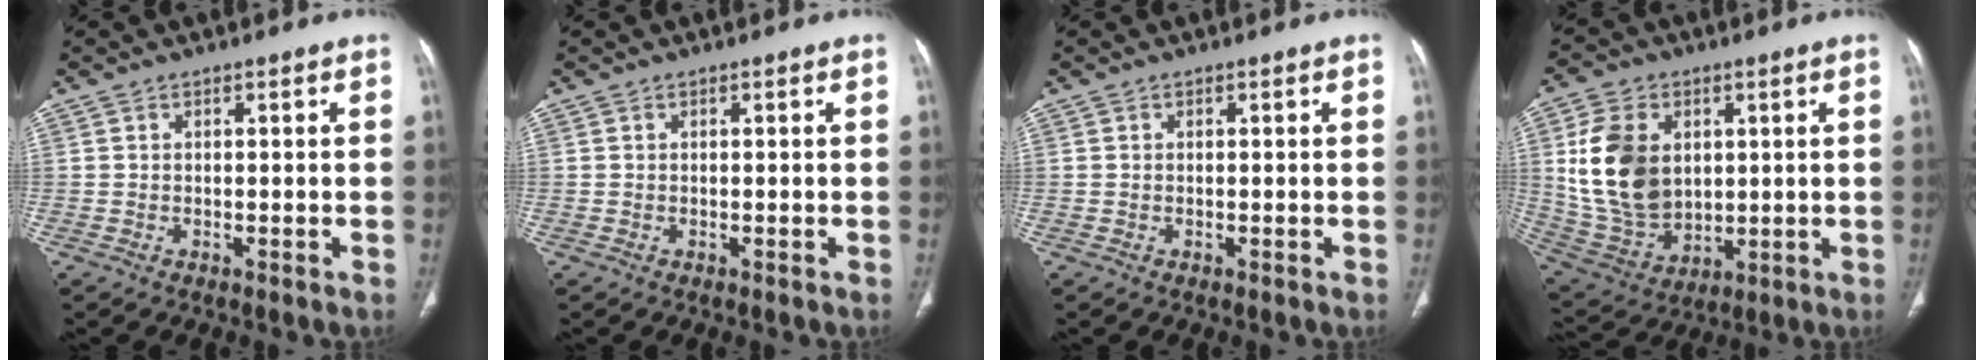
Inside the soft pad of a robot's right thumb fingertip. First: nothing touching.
{"total": 0.0}
{"total": 0.0}
{"total": 16.5, "force": [3.3, 11.8, 11.0], "torque": [-0.183, -0.012, 0.080]}